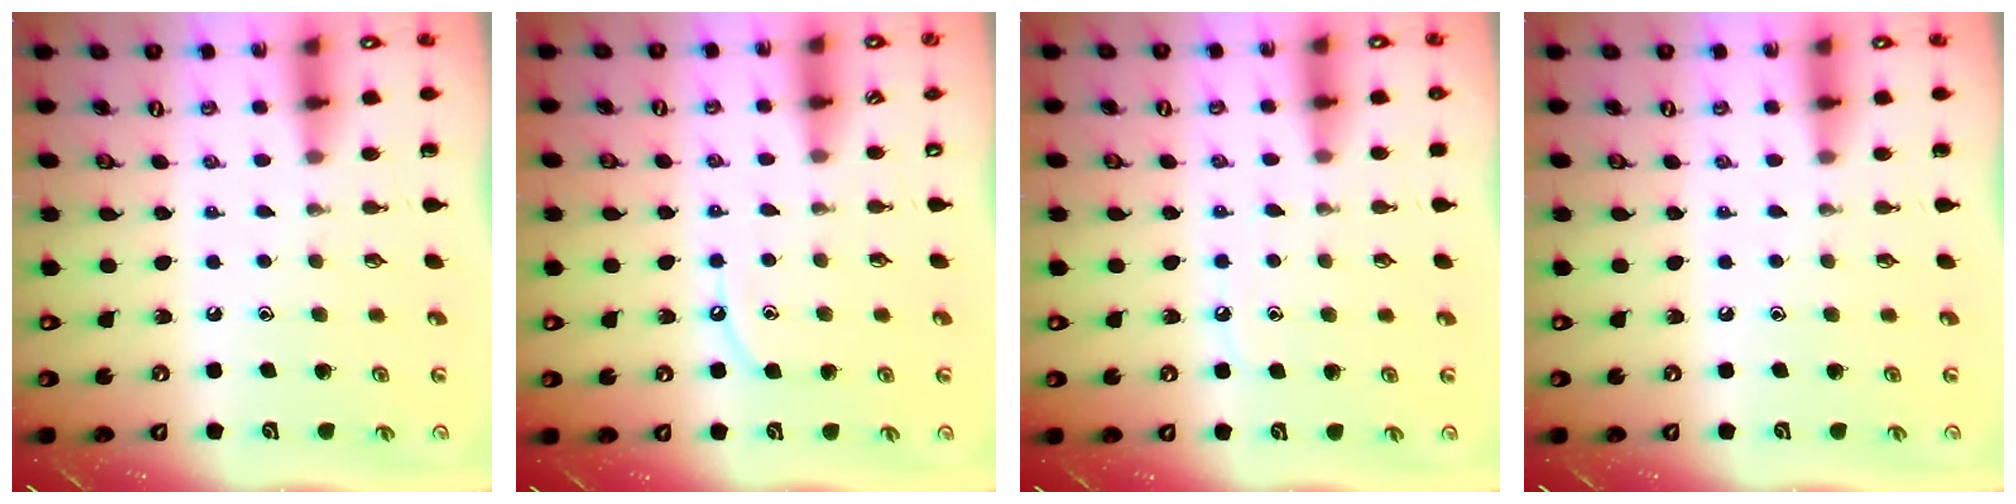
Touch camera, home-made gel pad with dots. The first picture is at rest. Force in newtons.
{"total": 5.6, "press": 5.6, "slide": 0.5}
{"total": 7.5, "press": 7.5, "slide": 0.9}
{"total": 0.0}